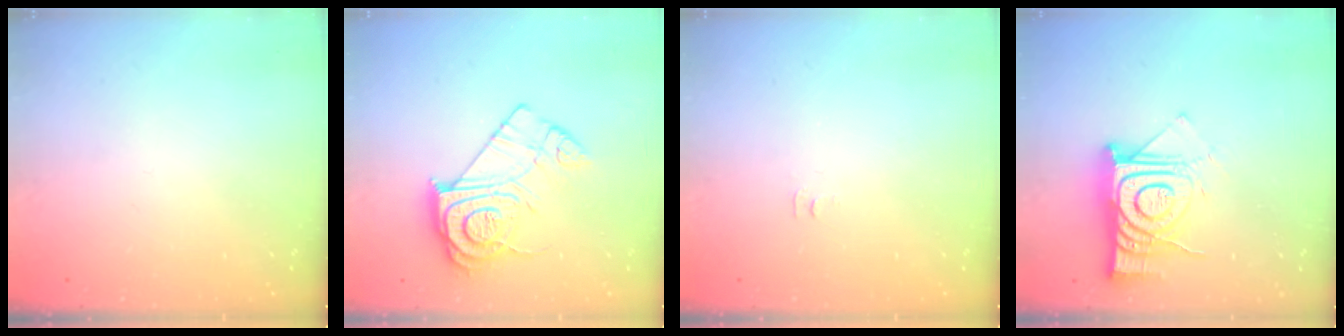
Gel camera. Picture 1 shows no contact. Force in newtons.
{"total": 13.5, "press": 13.5, "slide": 1.0}
{"total": 4.6, "press": 4.5, "slide": 0.6}
{"total": 14.7, "press": 14.6, "slide": 1.2}